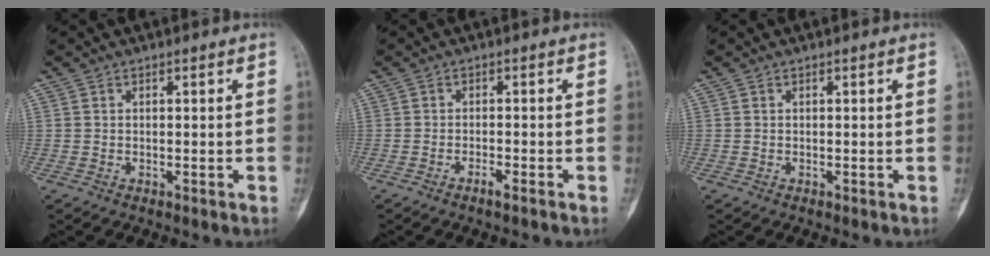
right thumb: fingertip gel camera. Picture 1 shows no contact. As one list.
[{"total": 1.7, "force": [-1.3, 0.0, 1.1], "torque": [-0.022, 0.004, -0.026]}, {"total": 0.0}]